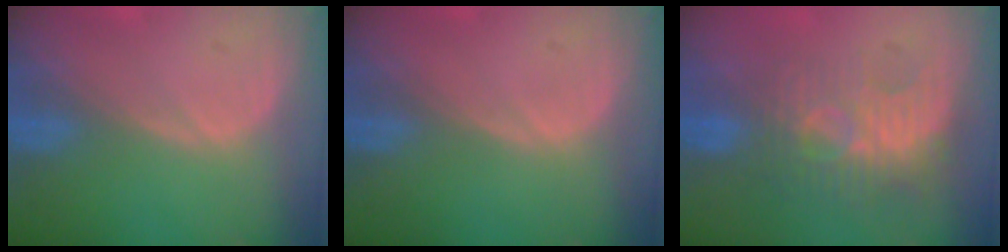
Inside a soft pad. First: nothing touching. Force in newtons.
{"total": 0.0}
{"total": 9.9, "press": 8.5, "slide": 5.1}